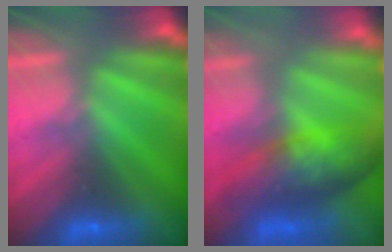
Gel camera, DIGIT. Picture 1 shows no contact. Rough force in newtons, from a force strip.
{"total": 7.6}